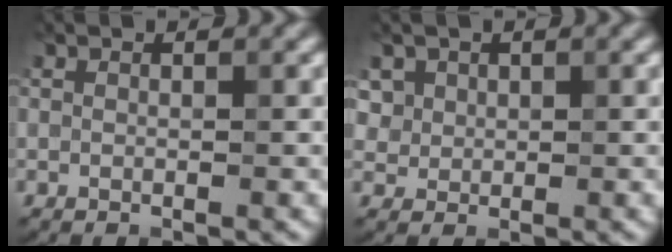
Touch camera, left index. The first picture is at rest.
{"total": 1.6, "force": [0.7, 1.3, -0.6], "torque": [0.005, -0.007, 0.027]}